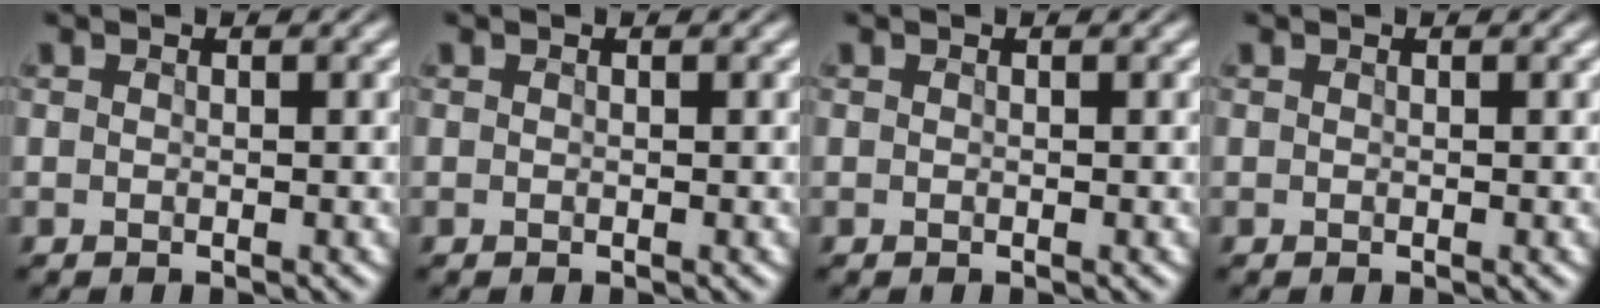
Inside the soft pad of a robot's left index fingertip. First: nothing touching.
{"total": 0.0}
{"total": 0.0}
{"total": 0.0}